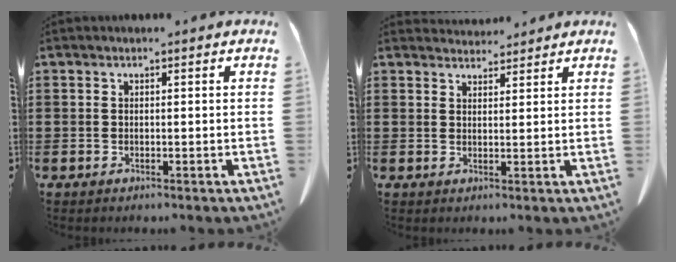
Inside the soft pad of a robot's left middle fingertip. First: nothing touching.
{"total": 2.7, "force": [2.7, 0.5, 0.0], "torque": [0.001, -0.009, 0.049]}